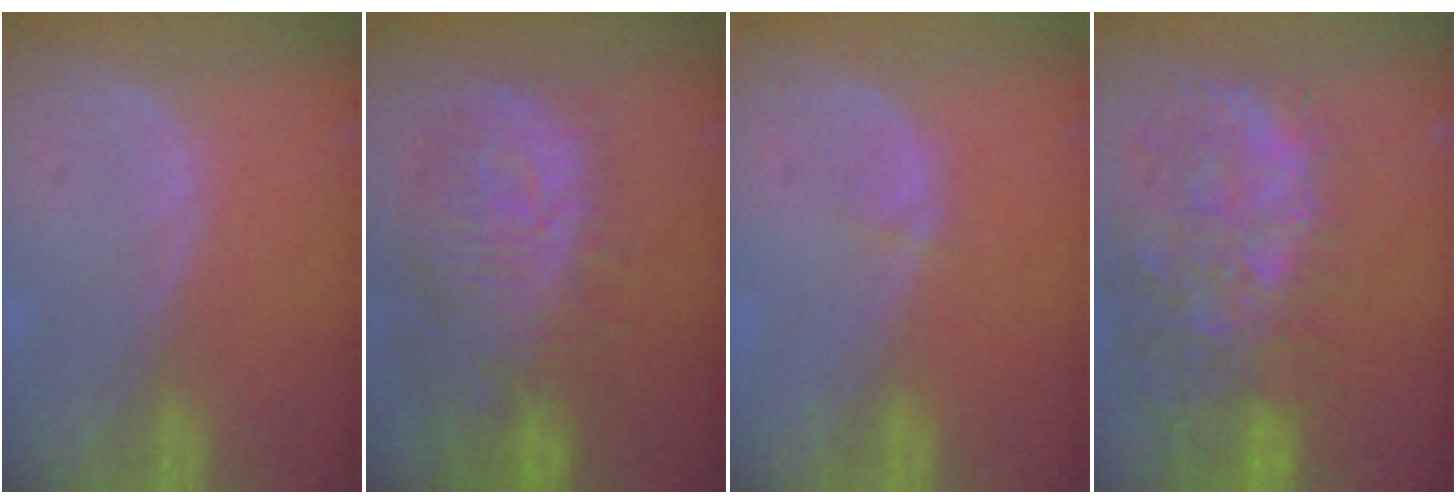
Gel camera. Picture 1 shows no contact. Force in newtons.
{"total": 12.5, "press": 11.1, "slide": 5.7}
{"total": 0.8, "press": 0.8, "slide": 0.1}
{"total": 13.5, "press": 11.0, "slide": 7.8}